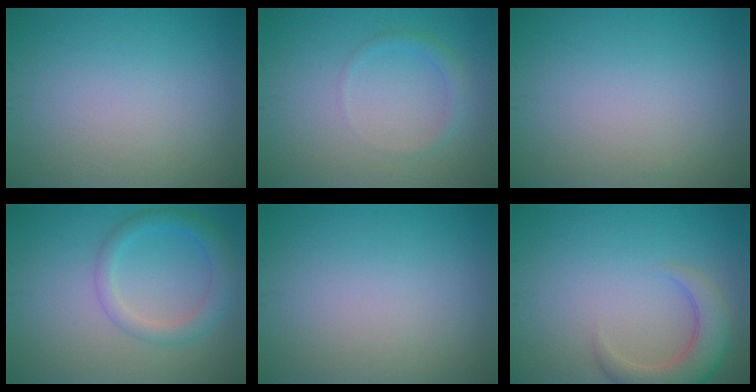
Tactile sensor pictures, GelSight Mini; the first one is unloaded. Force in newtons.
{"total": 1.4, "press": 1.4, "slide": 0.1}
{"total": 0.0}
{"total": 3.0, "press": 3.0, "slide": 0.2}
{"total": 0.0}
{"total": 4.5, "press": 4.5, "slide": 0.5}